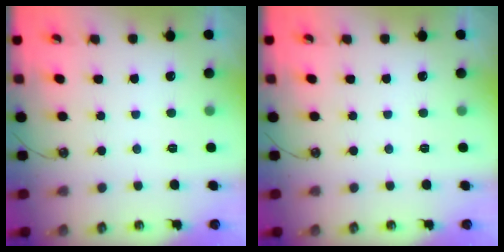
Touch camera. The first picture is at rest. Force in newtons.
{"total": 0.0}